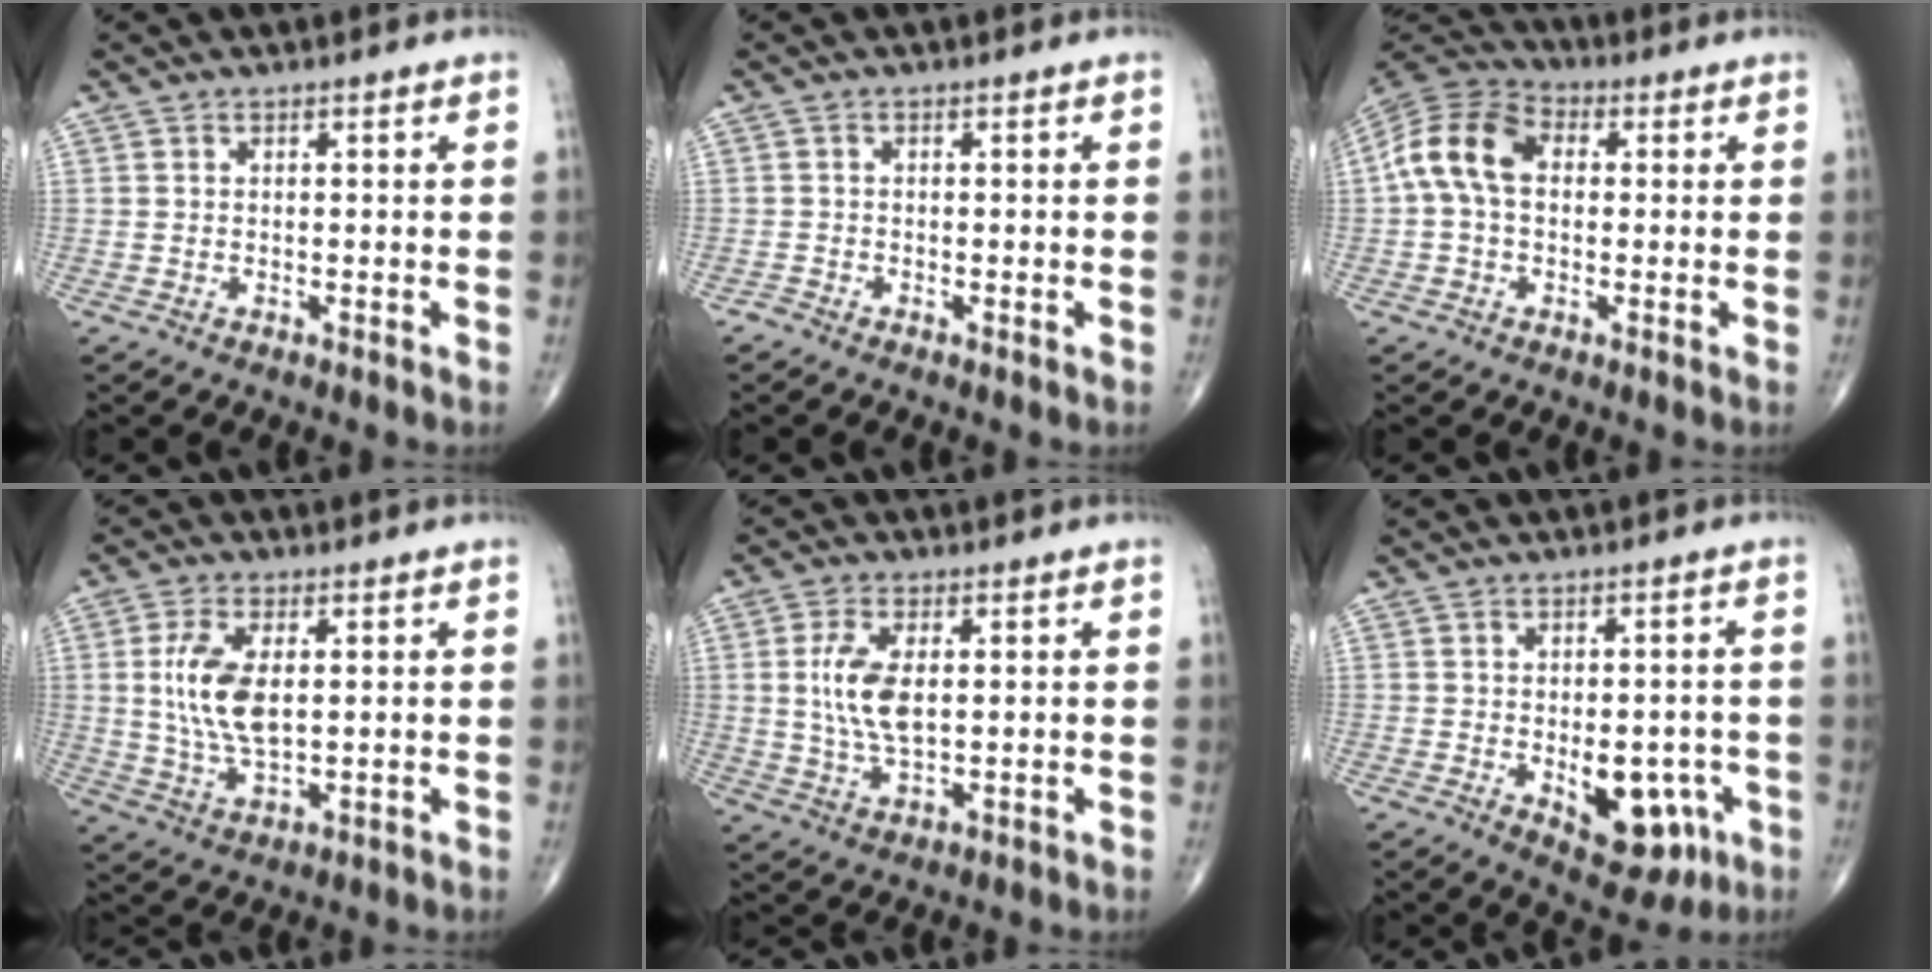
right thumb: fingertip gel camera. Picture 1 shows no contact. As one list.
[{"total": 0.7, "force": [-0.6, 0.3, 0.2], "torque": [-0.001, -0.002, -0.017]}, {"total": 11.0, "force": [0.8, 7.6, 8.0], "torque": [-0.156, 0.034, 0.004]}, {"total": 10.1, "force": [1.4, 4.9, 8.7], "torque": [-0.179, -0.010, 0.032]}, {"total": 8.3, "force": [1.1, 3.9, 7.2], "torque": [-0.151, -0.008, 0.023]}, {"total": 10.9, "force": [-3.3, 6.4, 8.2], "torque": [-0.076, 0.011, -0.029]}]